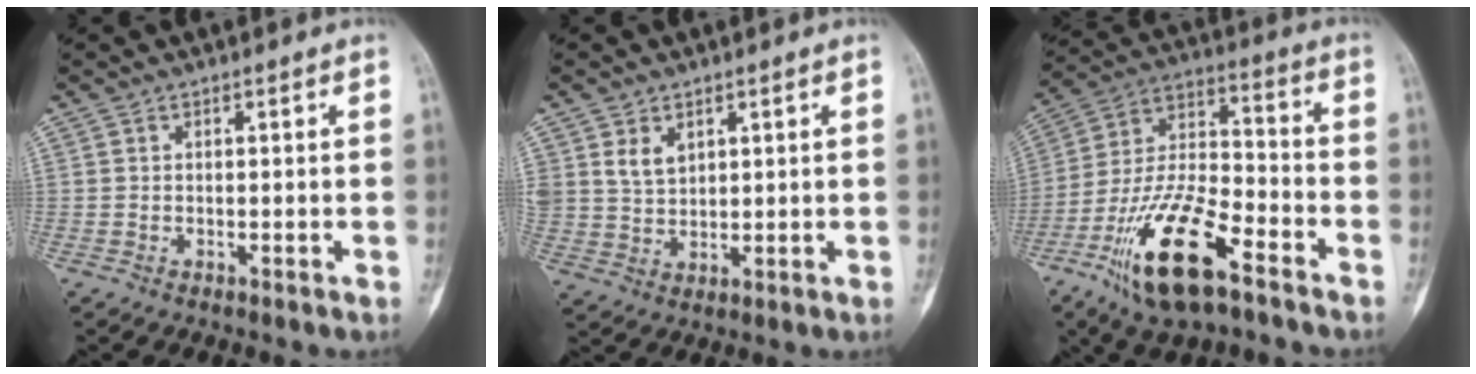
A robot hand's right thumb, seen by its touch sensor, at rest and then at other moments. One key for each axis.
{"total": 4.6, "fx": 2.3, "fy": 3.2, "fz": 2.4, "tx": -0.030, "ty": -0.016, "tz": 0.052}
{"total": 18.7, "fx": -10.3, "fy": 7.1, "fz": 13.9, "tx": -0.264, "ty": 0.057, "tz": -0.188}